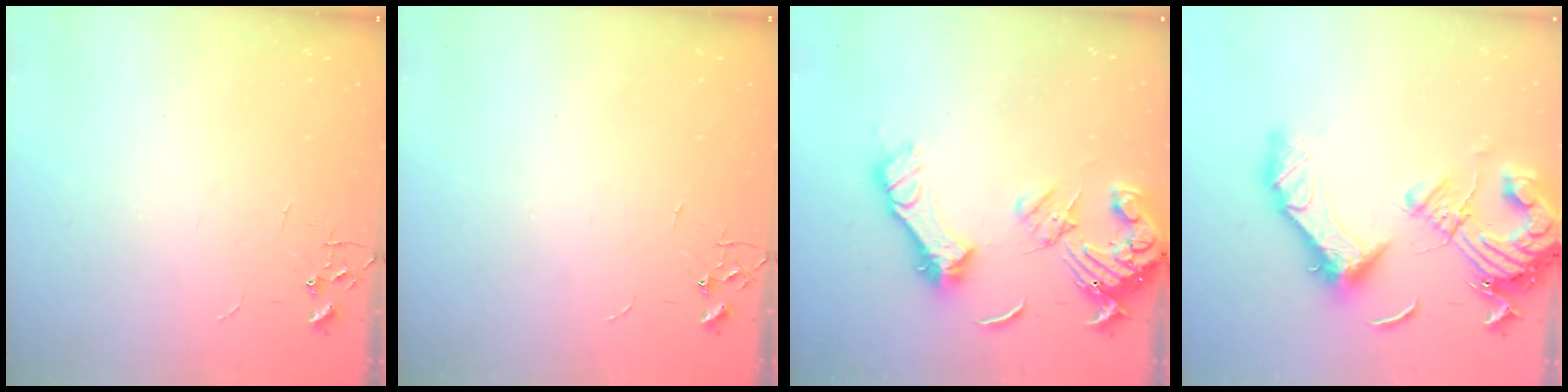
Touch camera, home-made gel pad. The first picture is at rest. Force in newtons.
{"total": 0.0}
{"total": 16.5, "press": 16.3, "slide": 2.2}
{"total": 22.4, "press": 22.2, "slide": 3.4}